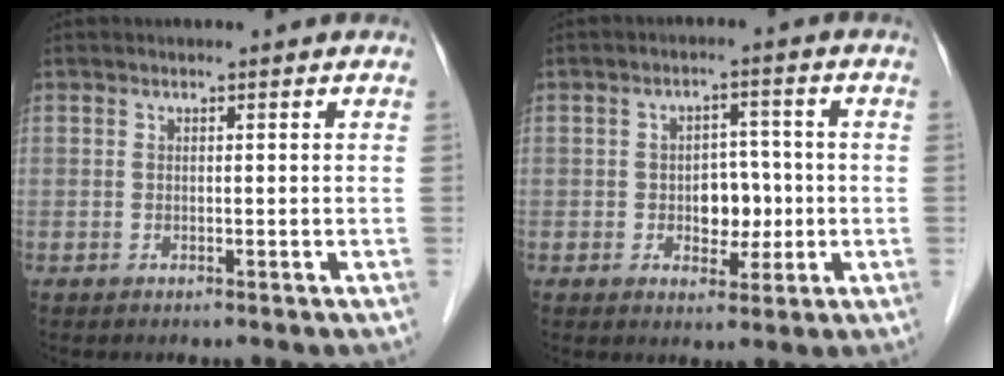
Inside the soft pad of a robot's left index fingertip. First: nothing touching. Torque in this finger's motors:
{"motor_torque": [0.10, 0.07, 0.10, 0.03]}